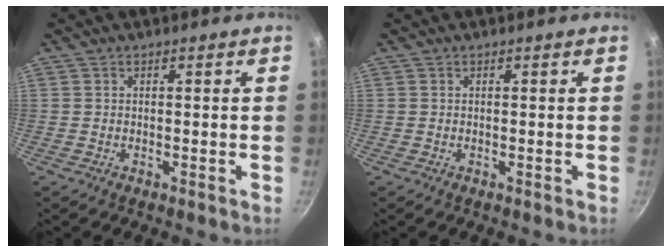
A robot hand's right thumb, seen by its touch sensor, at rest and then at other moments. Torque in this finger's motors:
{"motor_torque": [-0.09, 0.04, 0.08, 0.04, 0.03]}